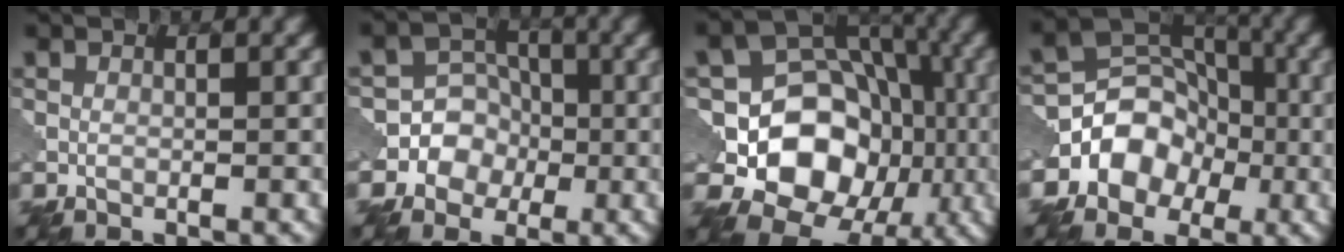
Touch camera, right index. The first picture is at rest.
{"total": 6.4, "force": [-1.9, 6.0, 1.4], "torque": [-0.006, 0.024, -0.057]}
{"total": 11.5, "force": [-2.4, 9.0, 6.9], "torque": [-0.100, 0.001, -0.051]}
{"total": 5.7, "force": [-2.0, 4.7, 2.6], "torque": [-0.022, 0.015, -0.047]}